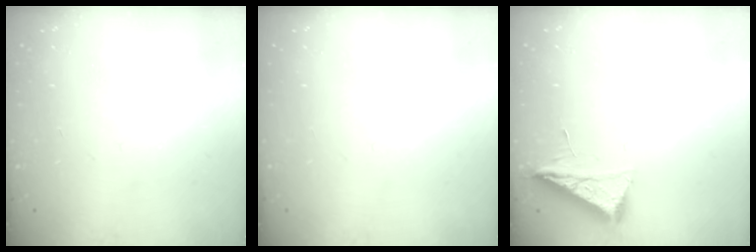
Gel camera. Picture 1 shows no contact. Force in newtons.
{"total": 0.0}
{"total": 6.8, "press": 6.8, "slide": 0.9}